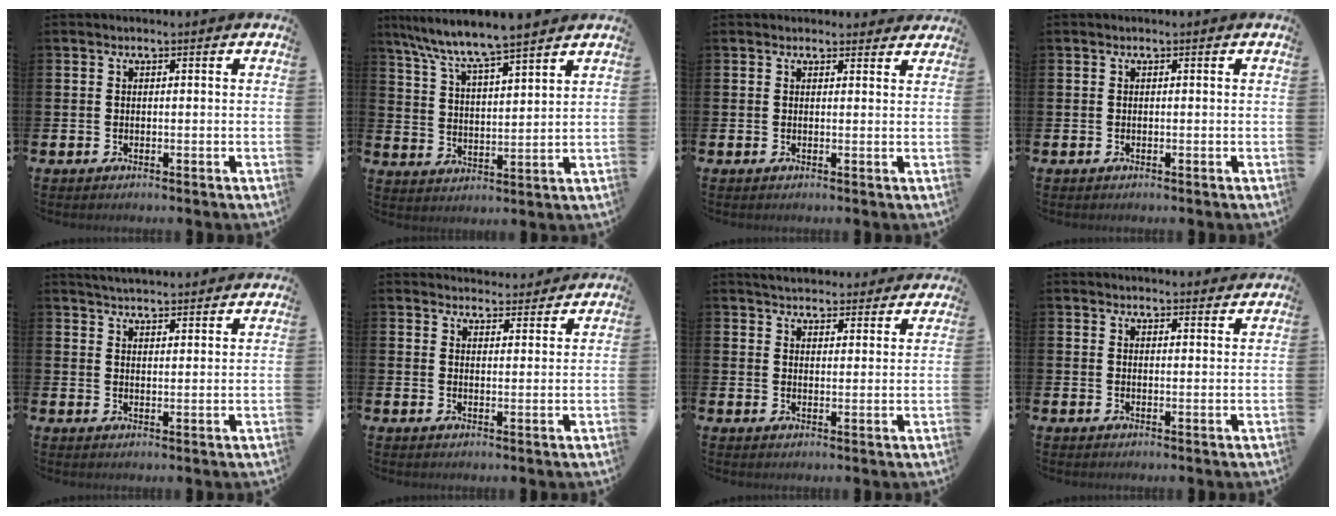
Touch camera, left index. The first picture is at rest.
{"total": 8.0, "force": [7.5, 0.3, 2.6], "torque": [-0.081, -0.044, 0.133]}
{"total": 1.3, "force": [1.2, 0.4, 0.0], "torque": [0.010, -0.004, 0.020]}
{"total": 0.0}
{"total": 4.2, "force": [4.2, 0.0, 0.0], "torque": [-0.014, -0.024, 0.078]}
{"total": 3.8, "force": [3.7, 0.6, -0.3], "torque": [0.009, -0.025, 0.066]}
{"total": 4.4, "force": [4.3, 0.8, 0.0], "torque": [-0.010, -0.029, 0.076]}
{"total": 2.8, "force": [2.8, 0.3, -0.1], "torque": [0.009, -0.020, 0.049]}